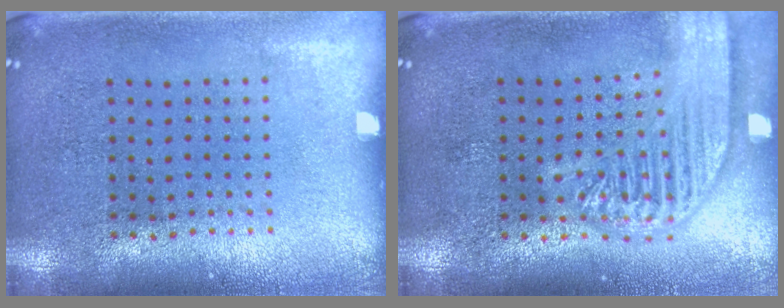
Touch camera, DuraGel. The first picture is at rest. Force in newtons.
{"total": 2.5, "press": 2.5, "slide": 0.2}